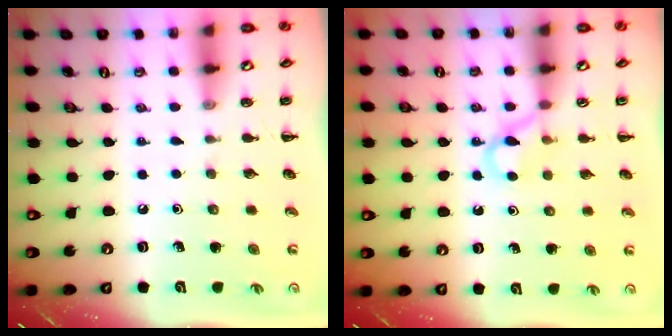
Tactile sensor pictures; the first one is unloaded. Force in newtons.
{"total": 4.4, "press": 4.2, "slide": 1.3}